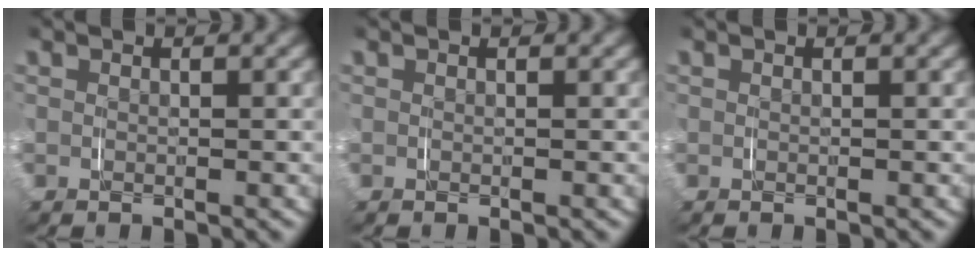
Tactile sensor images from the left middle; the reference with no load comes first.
{"total": 0.0}
{"total": 0.0}